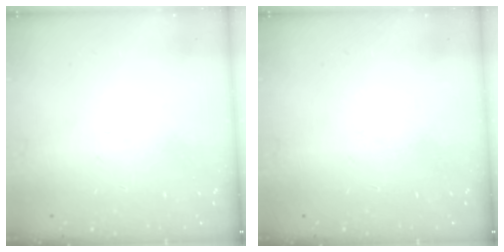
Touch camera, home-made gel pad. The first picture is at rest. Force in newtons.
{"total": 0.0}